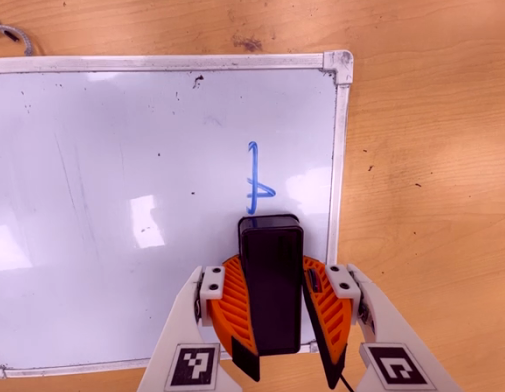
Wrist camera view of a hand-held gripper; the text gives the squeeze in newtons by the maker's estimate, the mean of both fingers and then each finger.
{"total": 11.6, "left": 11.2, "right": 12.0}